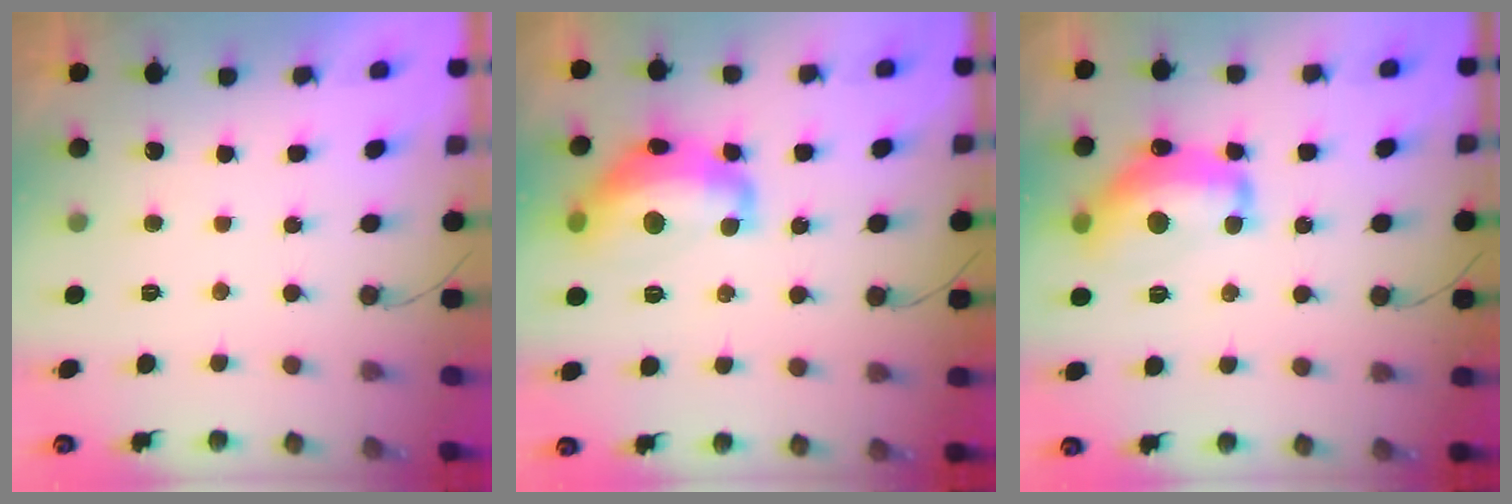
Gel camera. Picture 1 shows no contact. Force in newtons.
{"total": 15.5, "press": 15.5, "slide": 0.8}
{"total": 15.1, "press": 15.1, "slide": 0.9}